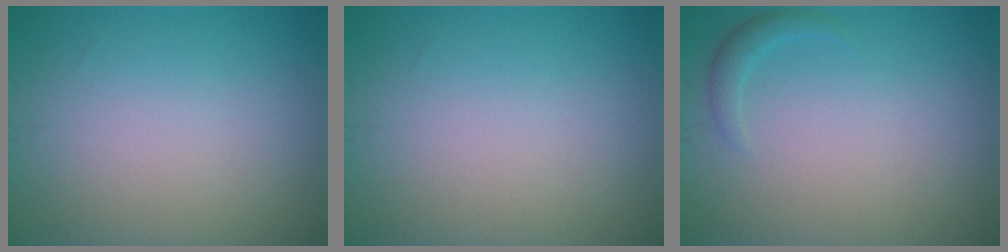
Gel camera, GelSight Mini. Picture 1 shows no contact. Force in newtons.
{"total": 0.0}
{"total": 1.2, "press": 1.2, "slide": 0.1}